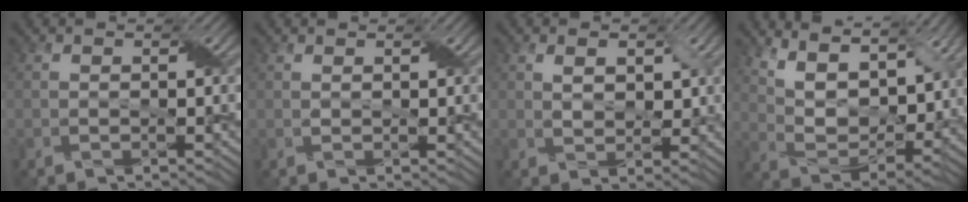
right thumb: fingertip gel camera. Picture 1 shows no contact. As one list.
[{"total": 0.5, "force": [0.5, 0.1, 0.2], "torque": [-0.008, 0.003, 0.010]}, {"total": 3.7, "force": [1.3, 2.2, 2.6], "torque": [-0.050, -0.005, 0.026]}, {"total": 12.2, "force": [8.0, 5.2, 7.5], "torque": [-0.163, 0.000, 0.127]}]